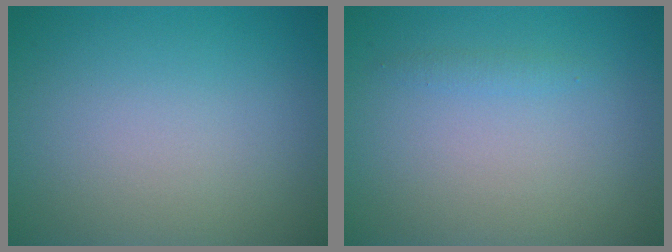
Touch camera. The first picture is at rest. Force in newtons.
{"total": 0.7, "press": 0.7, "slide": 0.0}